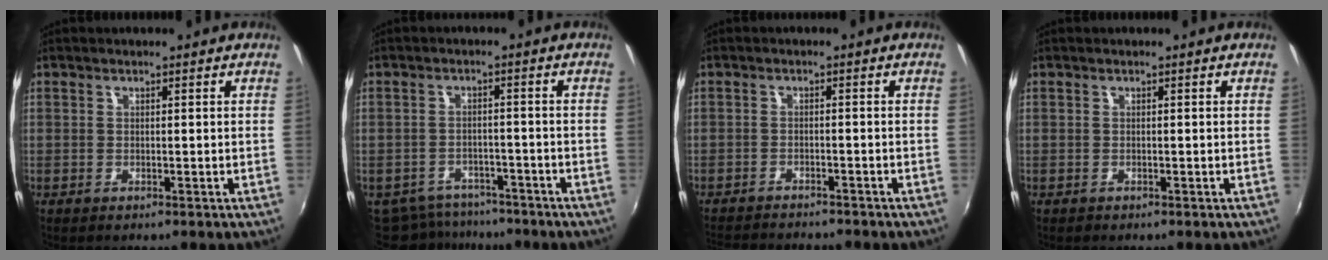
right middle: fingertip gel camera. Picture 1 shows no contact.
{"total": 8.9, "force": [-7.7, 4.0, 2.0], "torque": [-0.052, -0.003, -0.110]}
{"total": 9.3, "force": [-8.6, 1.4, 3.3], "torque": [-0.080, -0.011, -0.131]}
{"total": 0.0}